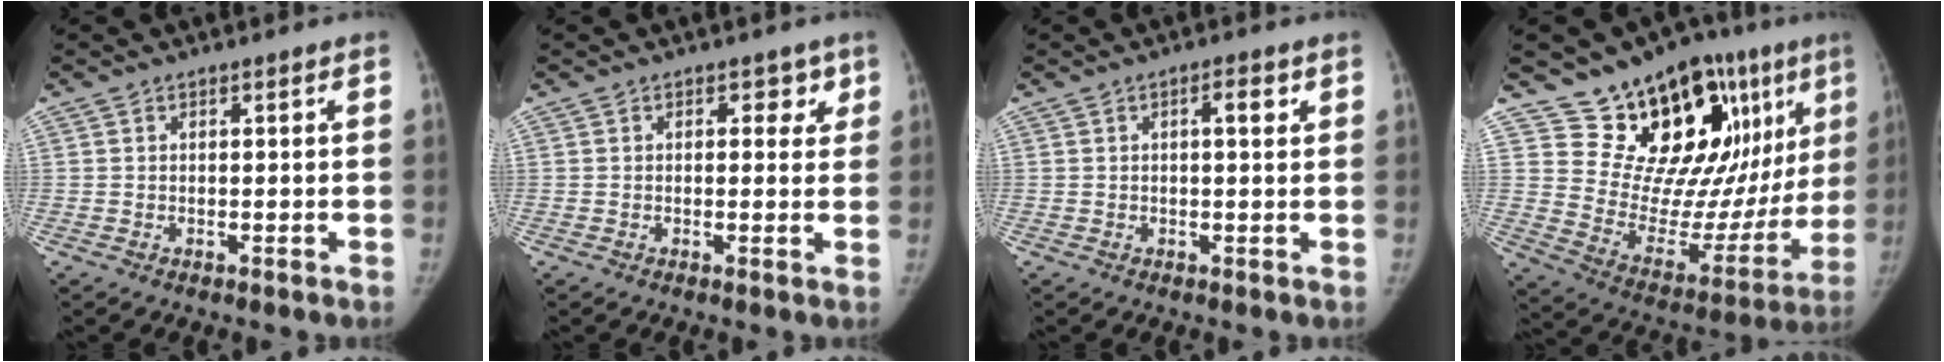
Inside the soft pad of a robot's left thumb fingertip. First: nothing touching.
{"total": 2.9, "force": [1.4, 2.0, 1.6], "torque": [0.013, -0.004, 0.013]}
{"total": 2.8, "force": [1.0, 0.9, 2.5], "torque": [-0.034, 0.000, 0.014]}
{"total": 25.6, "force": [14.8, 11.8, 17.2], "torque": [-0.188, -0.066, 0.240]}